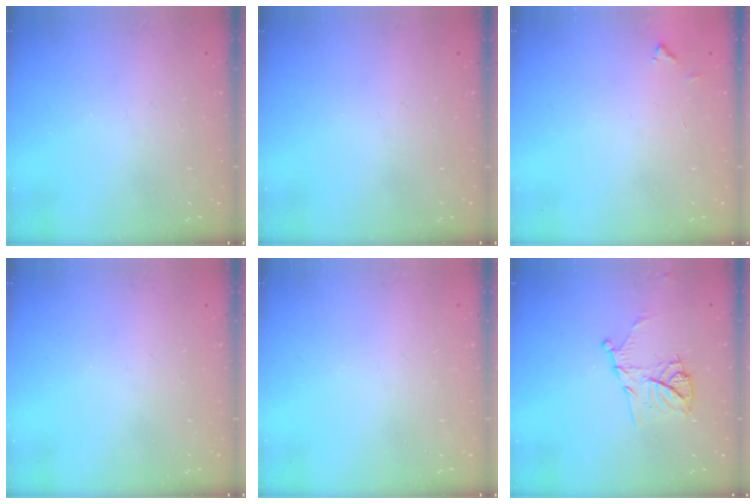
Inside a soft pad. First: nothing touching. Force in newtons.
{"total": 0.0}
{"total": 4.0, "press": 3.9, "slide": 0.2}
{"total": 0.0}
{"total": 0.0}
{"total": 11.8, "press": 11.8, "slide": 0.5}